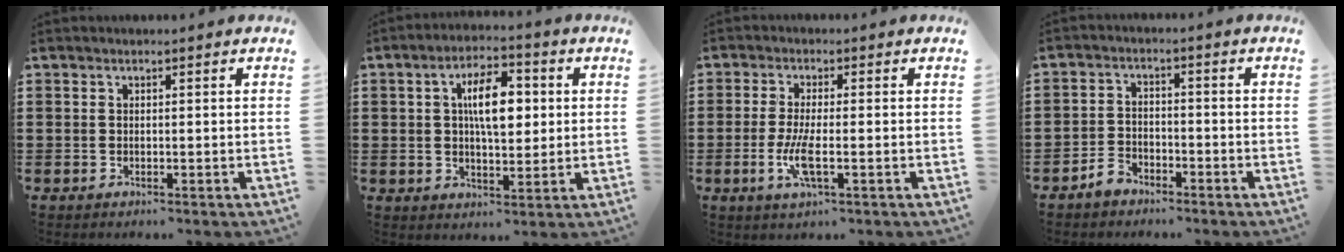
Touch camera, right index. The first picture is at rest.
{"total": 8.2, "force": [1.6, 3.8, 7.1], "torque": [-0.121, 0.007, 0.018]}
{"total": 5.2, "force": [-1.5, 1.0, 4.9], "torque": [-0.111, -0.012, -0.033]}
{"total": 3.1, "force": [-2.7, 1.5, 0.7], "torque": [-0.025, 0.006, -0.057]}